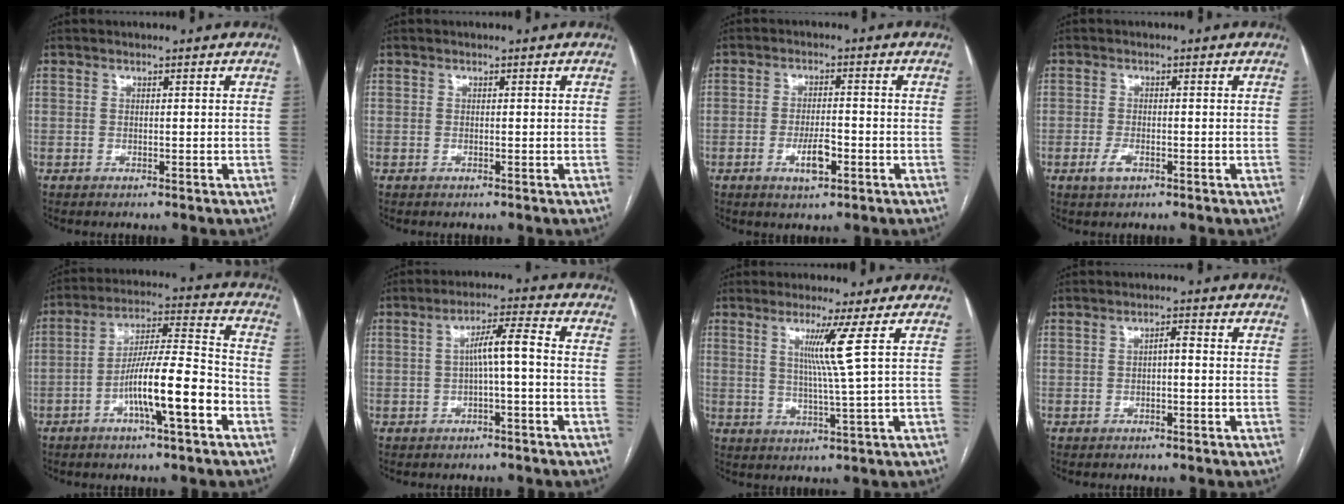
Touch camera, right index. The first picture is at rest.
{"total": 0.0}
{"total": 4.7, "force": [-1.9, 1.4, 4.1], "torque": [-0.077, 0.000, -0.029]}
{"total": 2.3, "force": [-1.1, 1.0, 1.8], "torque": [-0.039, 0.000, -0.017]}
{"total": 12.5, "force": [-5.1, 1.1, 11.3], "torque": [-0.197, 0.013, -0.086]}
{"total": 5.2, "force": [-0.6, 0.3, 5.2], "torque": [-0.085, 0.023, -0.007]}
{"total": 5.7, "force": [1.9, -2.3, 4.9], "torque": [-0.094, -0.014, 0.041]}
{"total": 1.7, "force": [-0.3, 0.5, 1.6], "torque": [-0.023, 0.006, -0.006]}